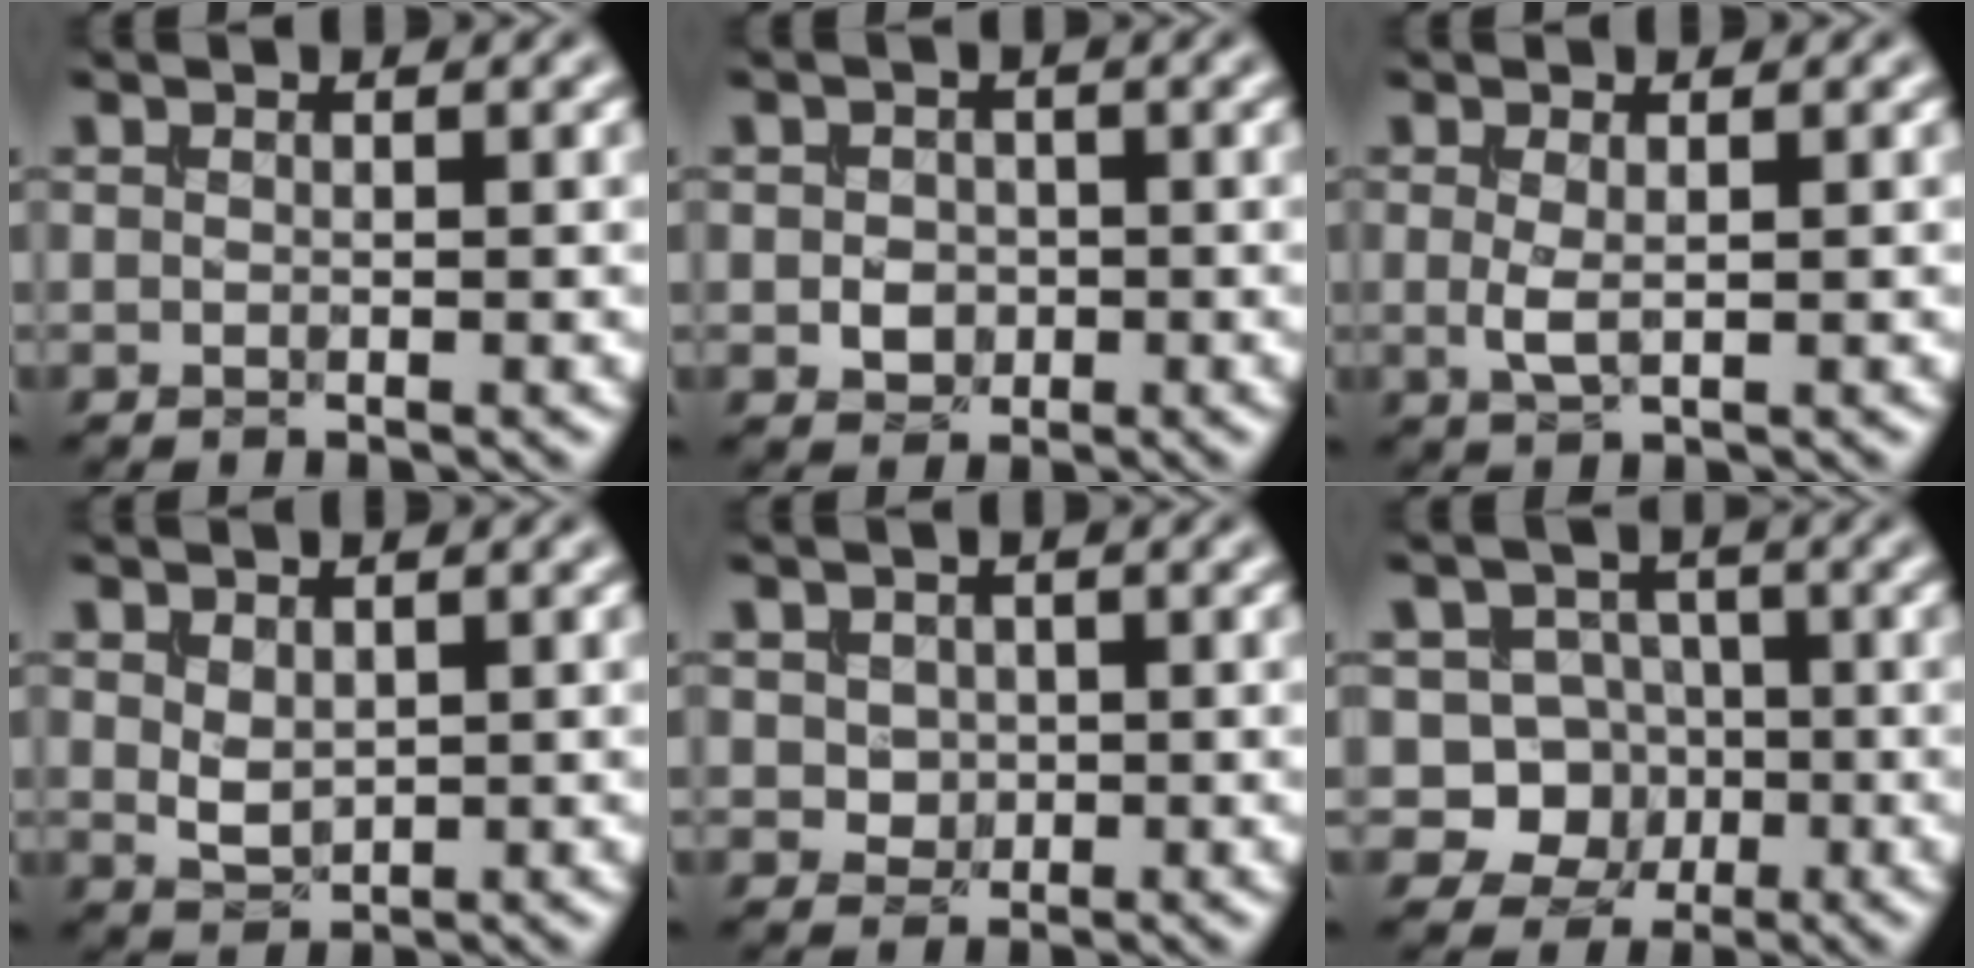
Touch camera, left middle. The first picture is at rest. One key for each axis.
{"total": 2.1, "fx": -0.4, "fy": 1.8, "fz": 1.1, "tx": -0.021, "ty": -0.003, "tz": -0.009}
{"total": 1.6, "fx": 0.1, "fy": 0.5, "fz": 1.5, "tx": -0.039, "ty": -0.001, "tz": 0.003}
{"total": 2.0, "fx": 0.4, "fy": 1.3, "fz": 1.4, "tx": -0.031, "ty": -0.004, "tz": 0.015}
{"total": 1.7, "fx": 0.2, "fy": 1.5, "fz": 0.7, "tx": -0.021, "ty": -0.002, "tz": 0.007}
{"total": 5.5, "fx": -1.0, "fy": 5.2, "fz": 1.6, "tx": -0.005, "ty": 0.017, "tz": -0.043}